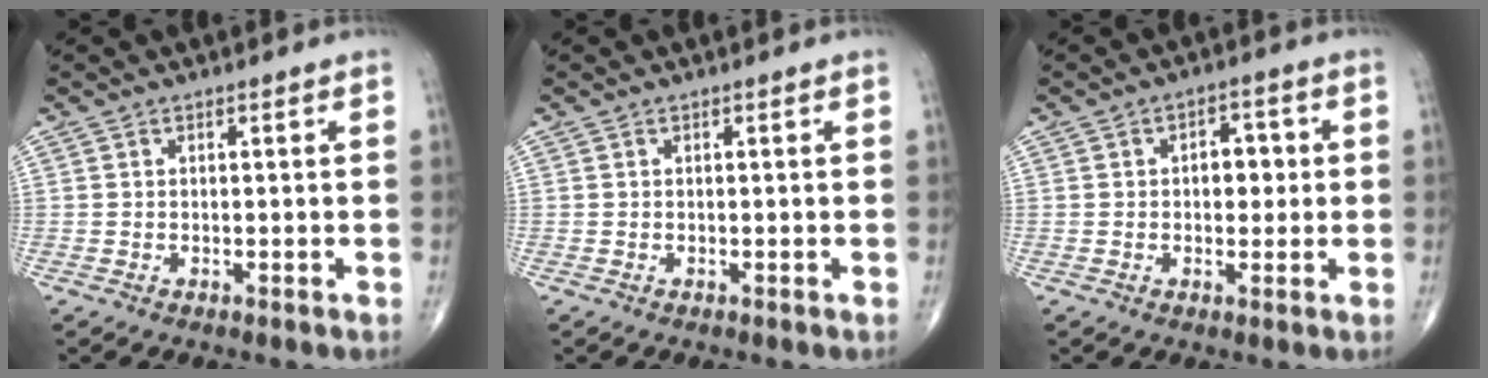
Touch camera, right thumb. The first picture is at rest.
{"total": 0.0}
{"total": 4.9, "force": [0.4, 3.2, 3.7], "torque": [-0.029, 0.011, 0.003]}